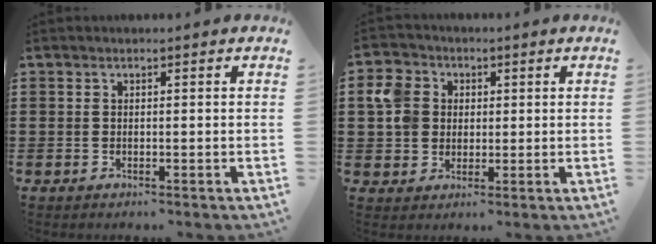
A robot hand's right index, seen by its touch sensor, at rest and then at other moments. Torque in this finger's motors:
{"motor_torque": [0.54, -0.13, 0.24, 0.09]}